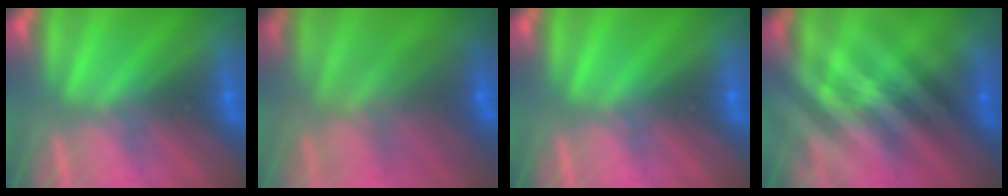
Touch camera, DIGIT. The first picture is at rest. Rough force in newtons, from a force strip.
{"total": 7.7}
{"total": 0.0}
{"total": 2.4}